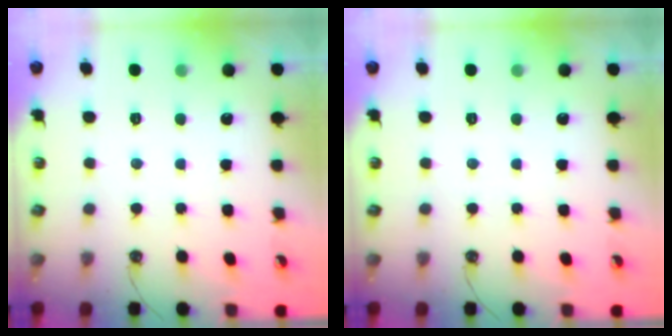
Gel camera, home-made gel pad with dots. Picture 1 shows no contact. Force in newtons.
{"total": 0.0}